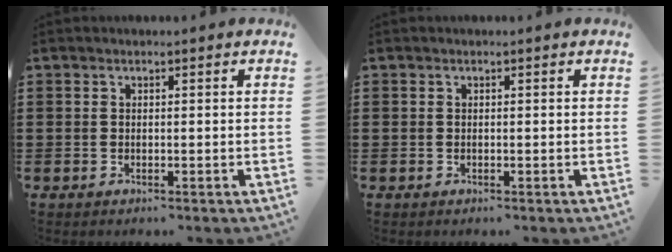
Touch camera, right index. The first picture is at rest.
{"total": 0.0}